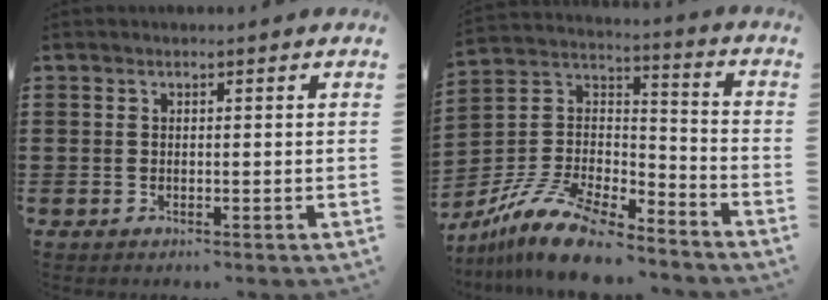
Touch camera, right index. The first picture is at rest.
{"total": 13.3, "force": [-11.0, 3.9, 6.4], "torque": [-0.138, 0.036, -0.213]}